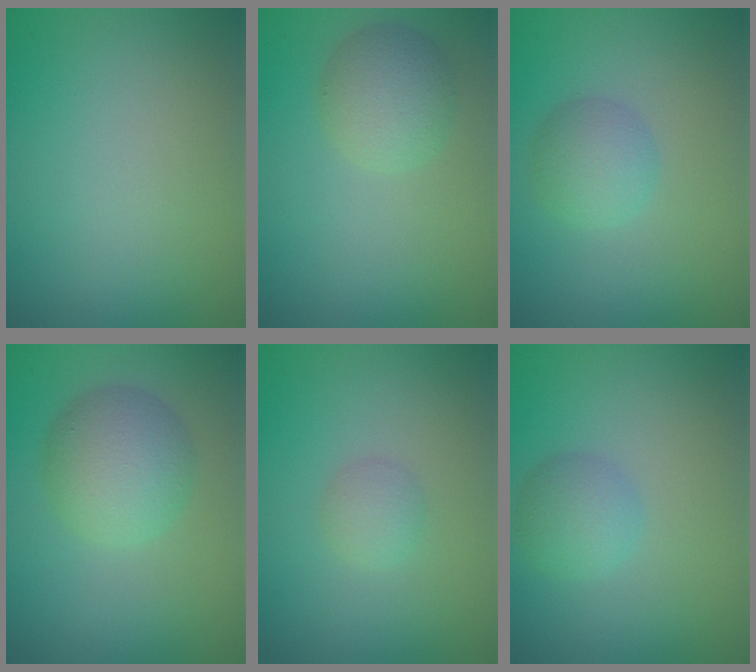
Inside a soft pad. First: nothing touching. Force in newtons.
{"total": 2.8, "press": 2.8, "slide": 0.3}
{"total": 2.6, "press": 2.6, "slide": 0.1}
{"total": 5.1, "press": 5.1, "slide": 0.3}
{"total": 1.4, "press": 1.4, "slide": 0.0}
{"total": 2.4, "press": 2.4, "slide": 0.1}